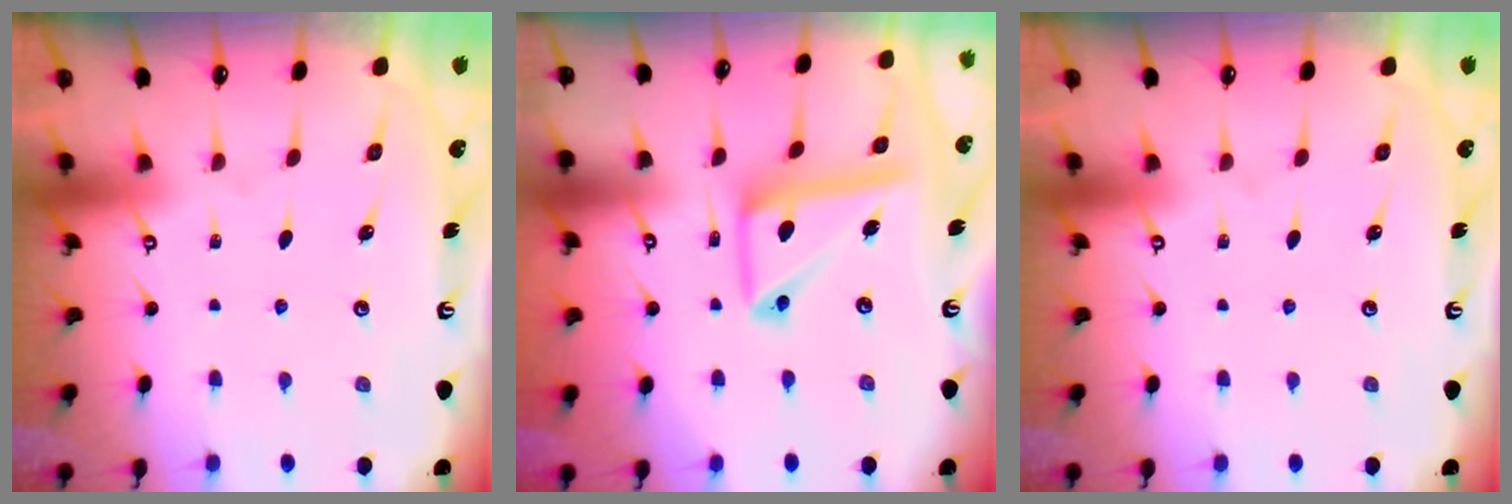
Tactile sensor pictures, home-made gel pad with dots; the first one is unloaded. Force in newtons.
{"total": 12.8, "press": 12.7, "slide": 1.2}
{"total": 0.0}